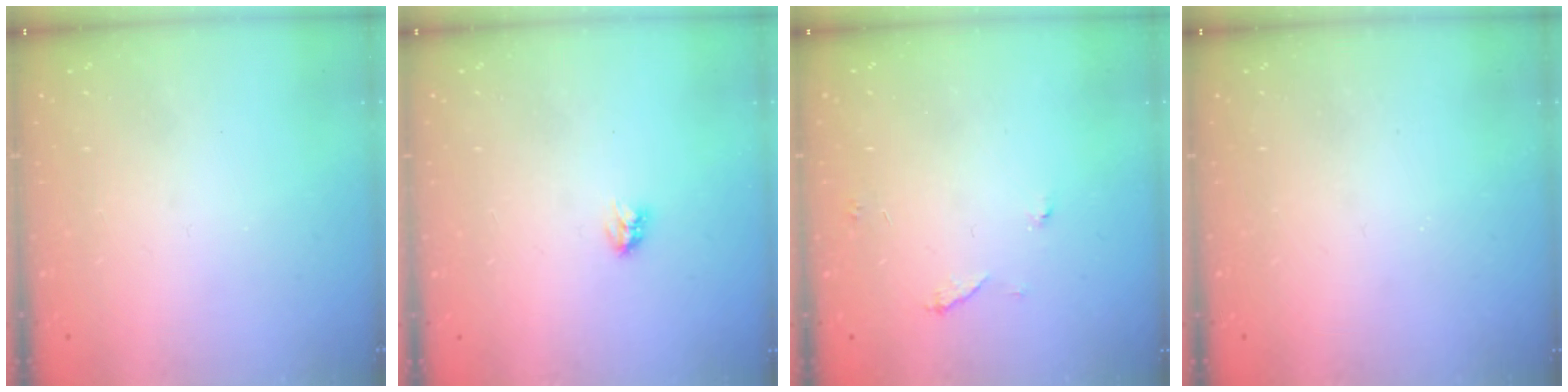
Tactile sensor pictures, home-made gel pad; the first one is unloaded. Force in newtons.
{"total": 2.8, "press": 2.8, "slide": 0.4}
{"total": 4.4, "press": 4.3, "slide": 0.4}
{"total": 0.0}